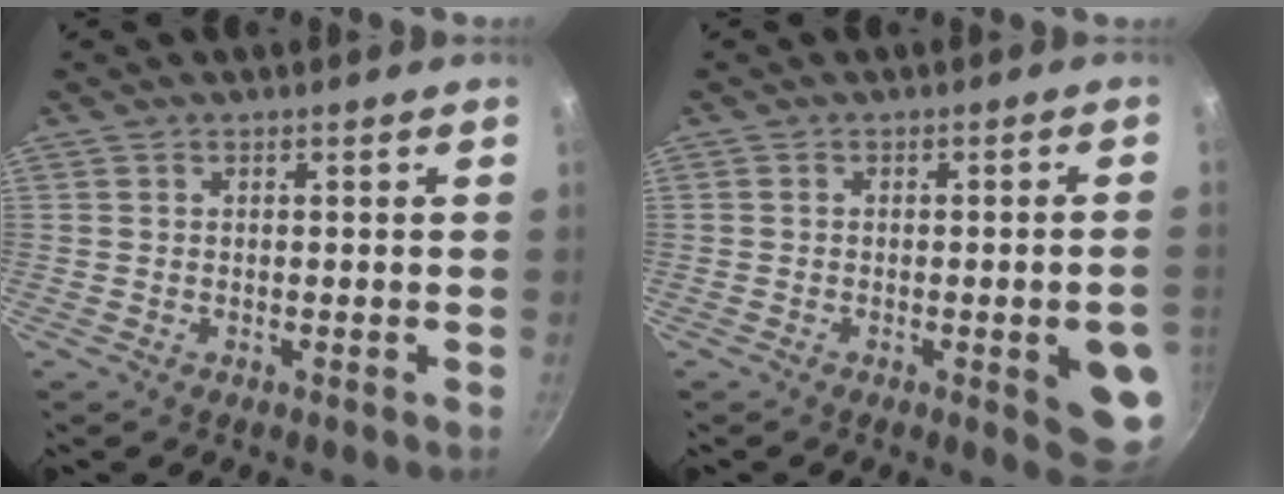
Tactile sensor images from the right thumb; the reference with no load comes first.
{"total": 8.9, "force": [-2.2, 2.3, 8.3], "torque": [-0.076, 0.008, -0.024]}